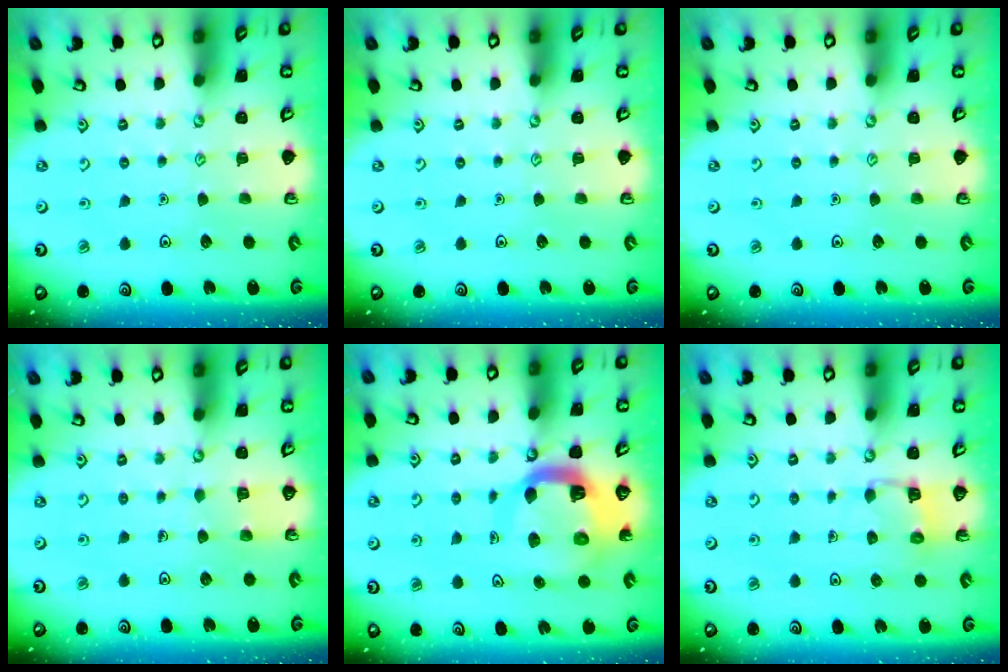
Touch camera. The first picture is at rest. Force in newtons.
{"total": 0.0}
{"total": 0.0}
{"total": 2.2, "press": 2.2, "slide": 0.0}
{"total": 11.8, "press": 11.7, "slide": 1.4}
{"total": 4.3, "press": 4.3, "slide": 0.3}